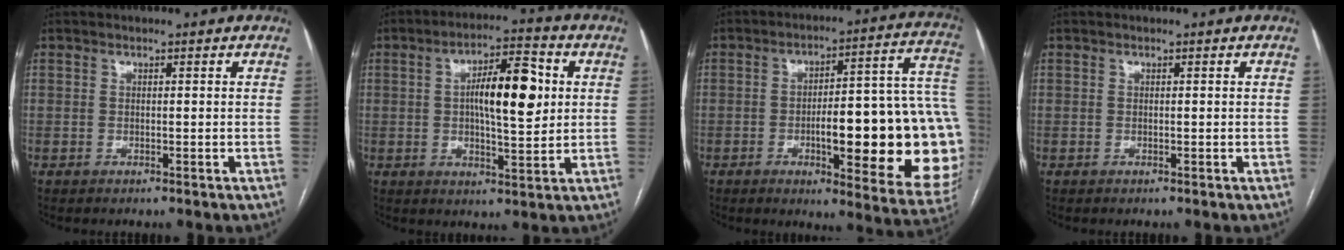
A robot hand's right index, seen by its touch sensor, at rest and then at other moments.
{"total": 11.2, "force": [1.7, 3.0, 10.6], "torque": [-0.174, 0.018, 0.025]}
{"total": 25.8, "force": [-4.0, 5.2, 24.9], "torque": [-0.240, 0.023, -0.043]}
{"total": 0.0}